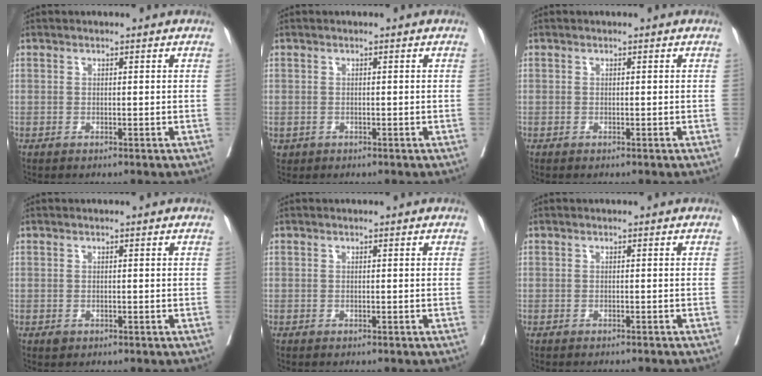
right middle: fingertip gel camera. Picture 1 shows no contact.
{"total": 0.6, "force": [-0.2, 0.6, 0.1], "torque": [-0.004, 0.002, 0.002]}
{"total": 0.0}
{"total": 0.7, "force": [-0.4, 0.6, 0.3], "torque": [-0.005, 0.001, -0.002]}
{"total": 0.8, "force": [-0.7, 0.1, 0.3], "torque": [0.000, 0.000, -0.009]}
{"total": 4.5, "force": [-4.3, 0.2, 1.4], "torque": [-0.015, -0.011, -0.051]}